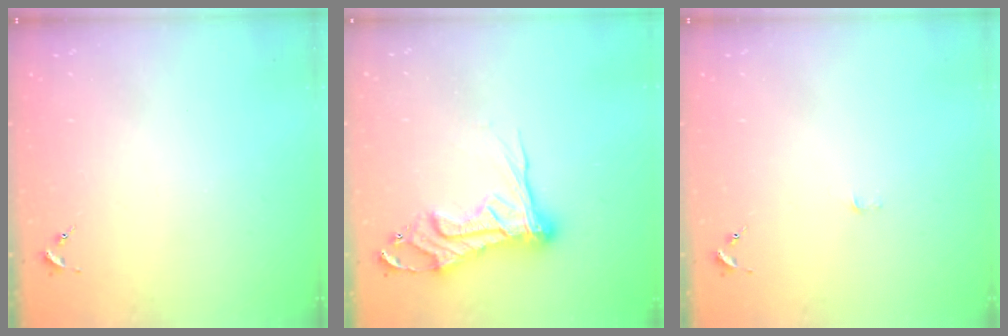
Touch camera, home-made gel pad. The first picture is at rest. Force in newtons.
{"total": 17.5, "press": 17.5, "slide": 1.7}
{"total": 2.3, "press": 2.3, "slide": 0.3}